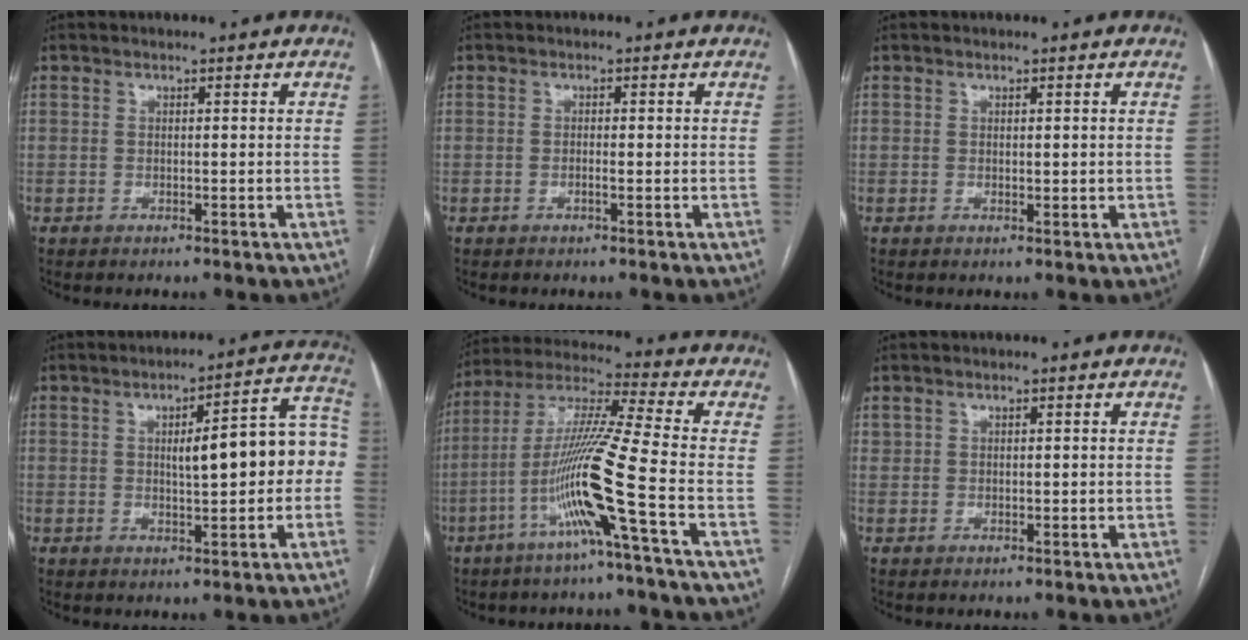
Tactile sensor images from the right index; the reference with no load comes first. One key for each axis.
{"total": 0.8, "fx": -0.2, "fy": 0.2, "fz": 0.8, "tx": -0.016, "ty": 0.000, "tz": -0.003}
{"total": 0.8, "fx": 0.3, "fy": 0.5, "fz": 0.5, "tx": -0.005, "ty": -0.004, "tz": 0.008}
{"total": 11.5, "fx": 0.2, "fy": 2.9, "fz": 11.1, "tx": -0.141, "ty": 0.040, "tz": 0.007}
{"total": 13.9, "fx": -5.3, "fy": -2.1, "fz": 12.7, "tx": -0.252, "ty": -0.006, "tz": -0.109}
{"total": 1.1, "fx": 0.8, "fy": 0.6, "fz": 0.2, "tx": 0.003, "ty": 0.002, "tz": 0.017}